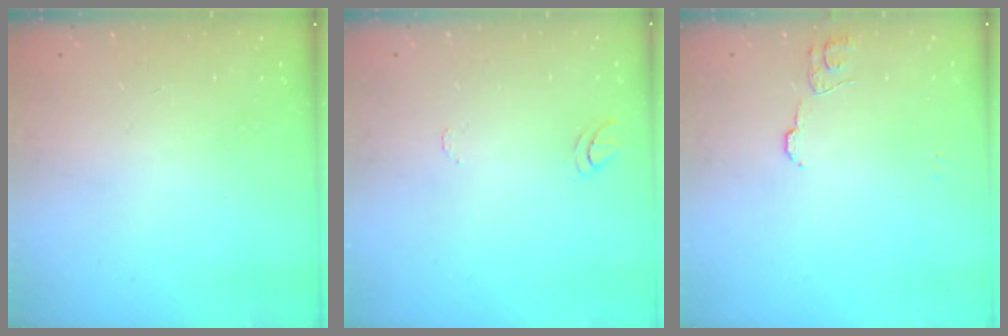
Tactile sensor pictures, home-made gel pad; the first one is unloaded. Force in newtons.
{"total": 5.8, "press": 5.8, "slide": 0.5}
{"total": 6.8, "press": 6.8, "slide": 0.5}